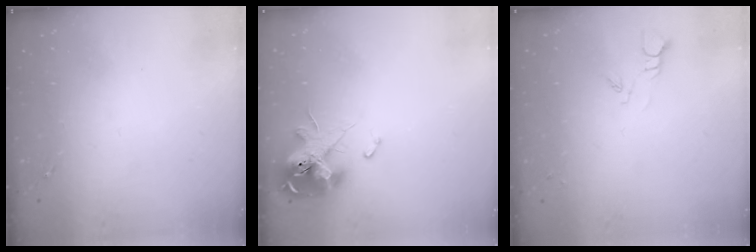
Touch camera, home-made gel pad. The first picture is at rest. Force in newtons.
{"total": 13.9, "press": 13.8, "slide": 1.9}
{"total": 3.3, "press": 3.3, "slide": 0.4}